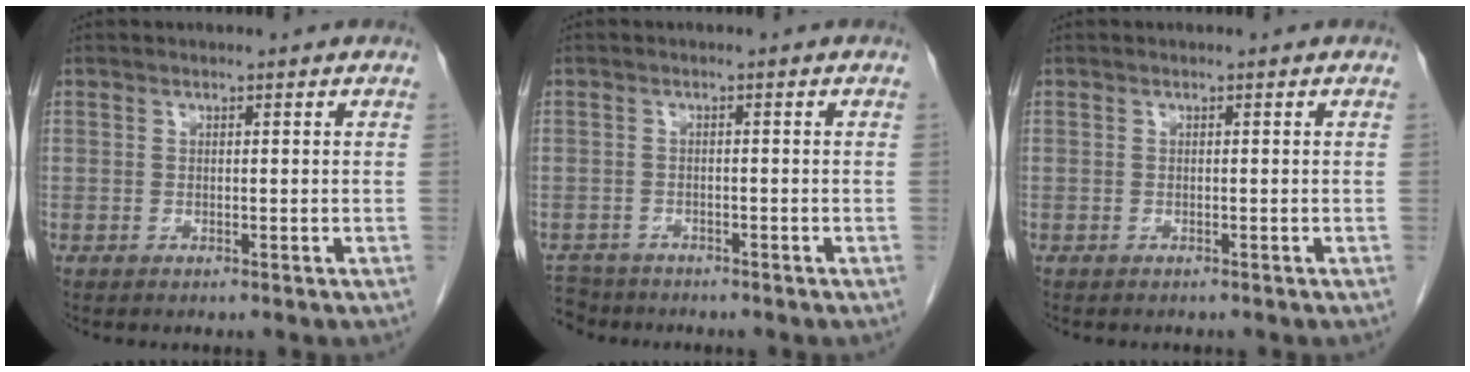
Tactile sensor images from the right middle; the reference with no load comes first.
{"total": 4.3, "force": [-3.9, 1.8, -0.3], "torque": [0.005, -0.006, -0.070]}
{"total": 0.9, "force": [-0.9, 0.2, 0.2], "torque": [-0.013, -0.003, -0.013]}